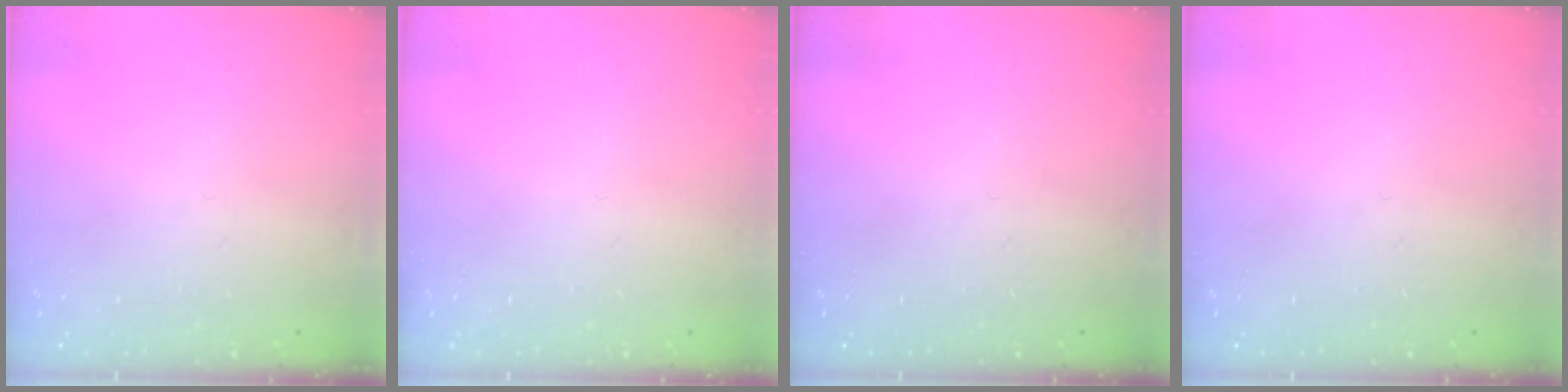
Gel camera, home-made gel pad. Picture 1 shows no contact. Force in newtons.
{"total": 0.0}
{"total": 0.0}
{"total": 0.0}